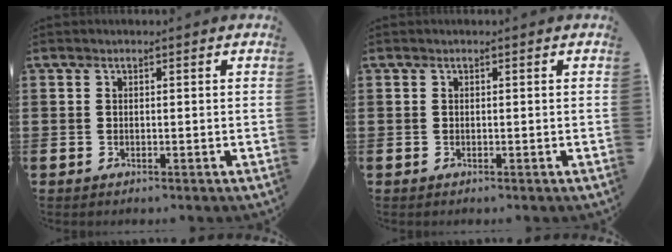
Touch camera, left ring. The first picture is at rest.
{"total": 0.0}